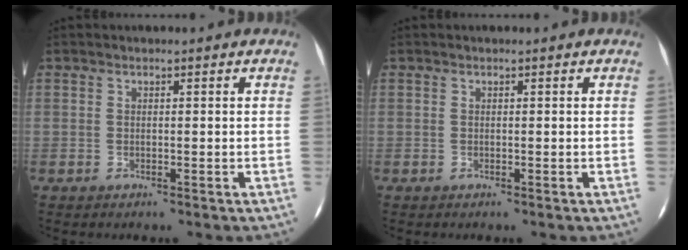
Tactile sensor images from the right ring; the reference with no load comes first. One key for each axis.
{"total": 0.0}